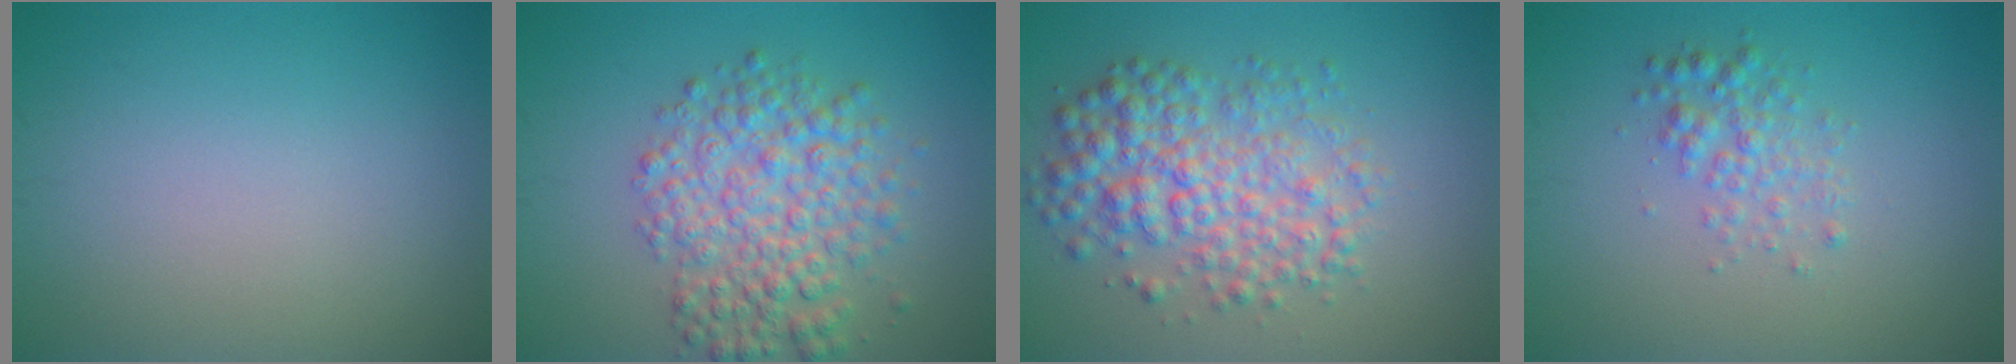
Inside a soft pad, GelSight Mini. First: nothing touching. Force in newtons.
{"total": 5.8, "press": 5.8, "slide": 0.1}
{"total": 5.8, "press": 5.8, "slide": 0.0}
{"total": 2.2, "press": 2.2, "slide": 0.0}